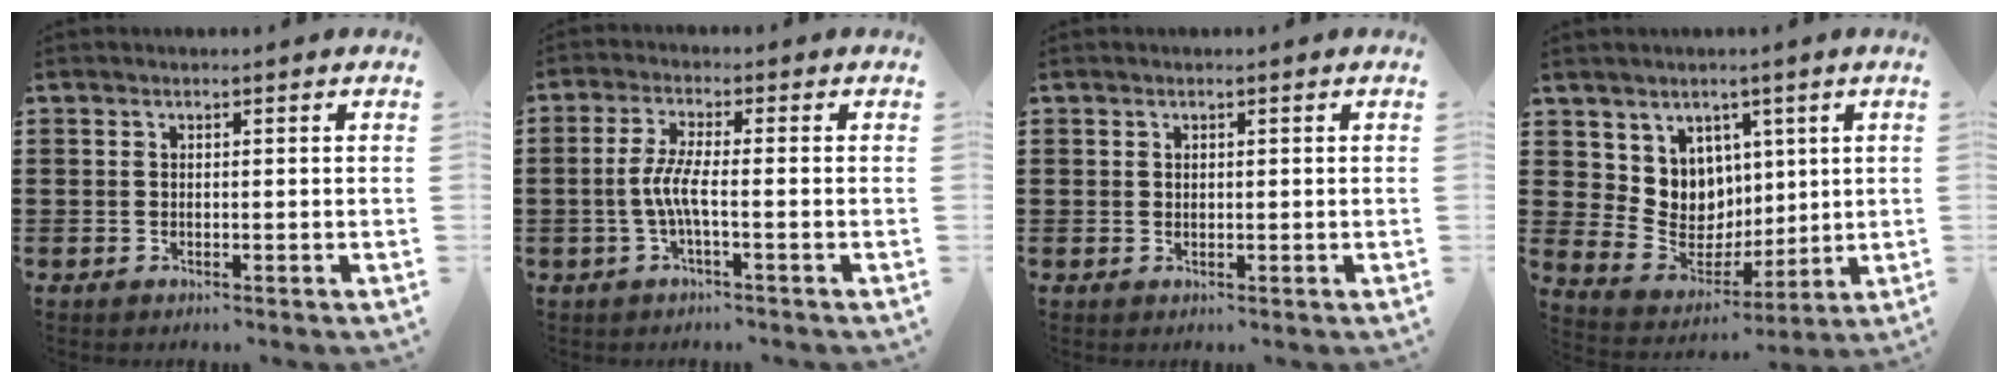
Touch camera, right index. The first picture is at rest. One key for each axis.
{"total": 4.6, "fx": -1.2, "fy": 0.4, "fz": 4.4, "tx": -0.109, "ty": -0.011, "tz": -0.034}
{"total": 0.5, "fx": 0.3, "fy": 0.4, "fz": 0.1, "tx": -0.003, "ty": 0.001, "tz": 0.007}
{"total": 7.6, "fx": 3.5, "fy": 6.8, "fz": 0.3, "tx": -0.047, "ty": -0.038, "tz": 0.072}